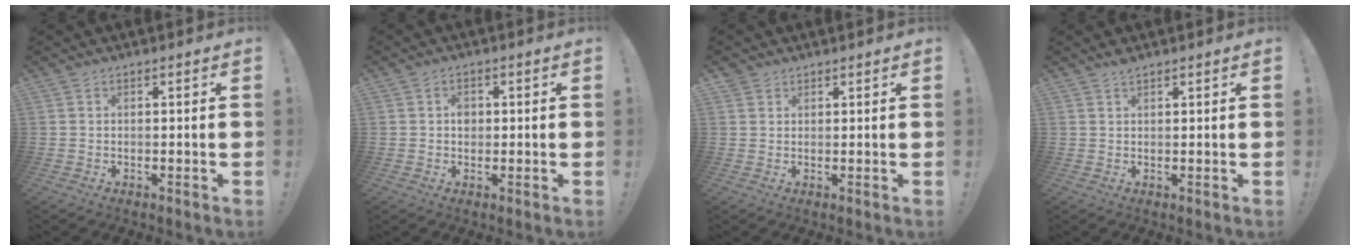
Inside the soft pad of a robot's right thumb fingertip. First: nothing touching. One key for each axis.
{"total": 2.3, "fx": -0.2, "fy": 1.8, "fz": 1.4, "tx": -0.015, "ty": 0.002, "tz": -0.006}
{"total": 1.8, "fx": 1.5, "fy": 1.0, "fz": 0.0, "tx": 0.004, "ty": -0.009, "tz": 0.028}
{"total": 1.4, "fx": 1.2, "fy": 0.2, "fz": 0.6, "tx": -0.013, "ty": -0.003, "tz": 0.022}